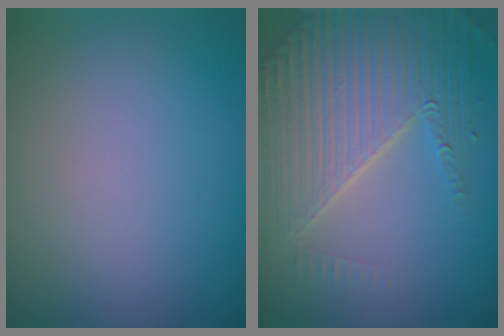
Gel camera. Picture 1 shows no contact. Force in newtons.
{"total": 6.3, "press": 5.0, "slide": 3.7}